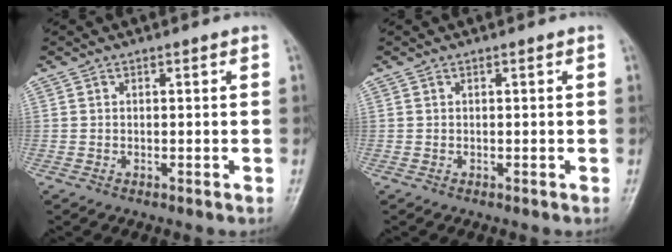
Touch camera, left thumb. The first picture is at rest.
{"total": 0.0}